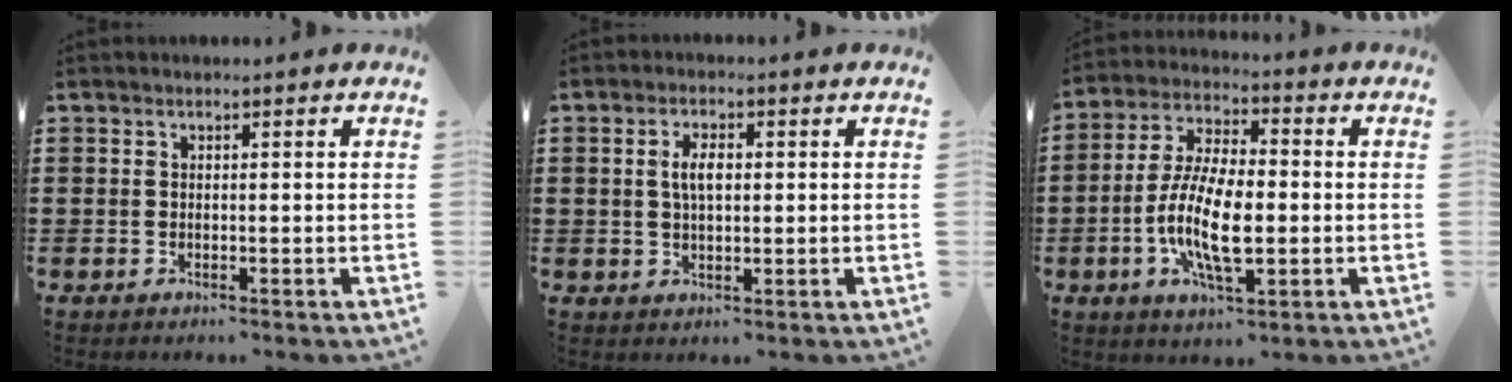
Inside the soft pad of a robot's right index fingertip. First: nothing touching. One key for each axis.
{"total": 3.8, "fx": 0.5, "fy": 1.6, "fz": 3.4, "tx": -0.068, "ty": 0.008, "tz": 0.006}
{"total": 11.3, "fx": -2.4, "fy": 4.4, "fz": 10.1, "tx": -0.224, "ty": -0.012, "tz": -0.048}